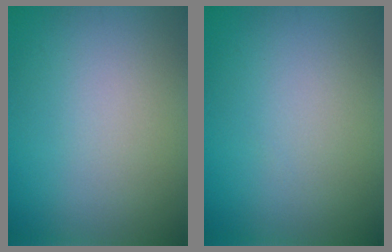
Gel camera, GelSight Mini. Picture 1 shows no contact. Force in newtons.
{"total": 0.0}